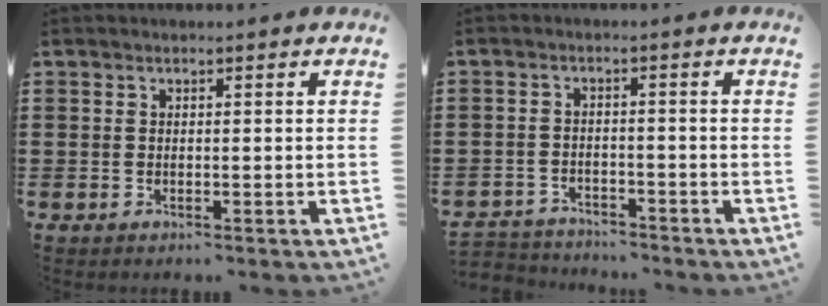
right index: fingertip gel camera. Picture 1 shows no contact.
{"total": 3.2, "force": [-3.2, 0.4, -0.3], "torque": [-0.003, -0.001, -0.070]}